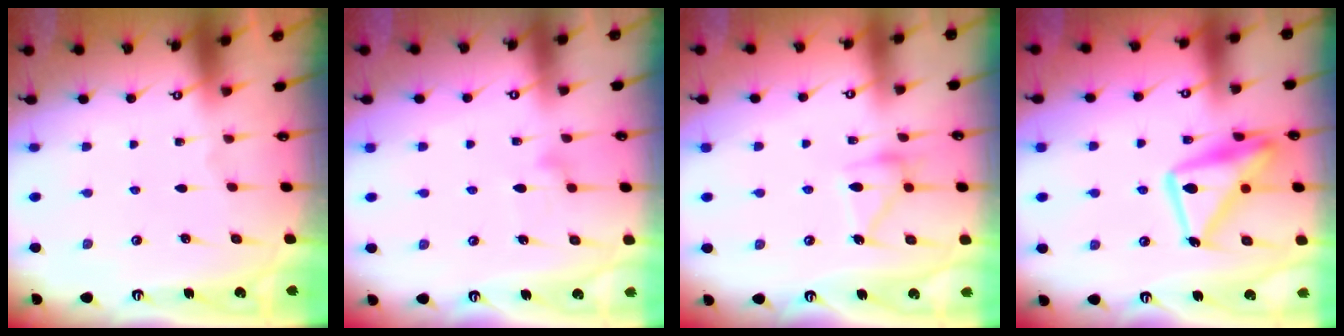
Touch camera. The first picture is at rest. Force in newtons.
{"total": 9.8, "press": 9.8, "slide": 0.6}
{"total": 14.3, "press": 14.2, "slide": 0.8}
{"total": 16.7, "press": 16.6, "slide": 1.3}